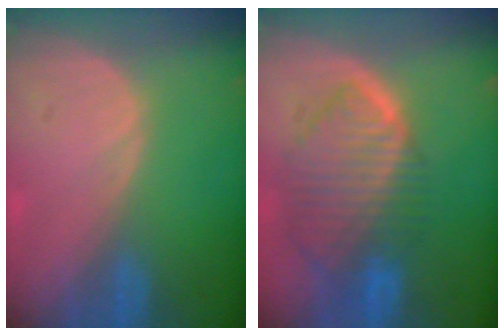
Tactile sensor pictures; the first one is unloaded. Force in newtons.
{"total": 10.0, "press": 8.5, "slide": 5.2}